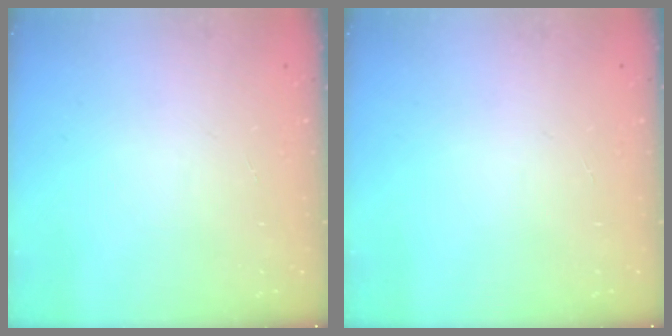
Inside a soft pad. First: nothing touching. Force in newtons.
{"total": 0.0}